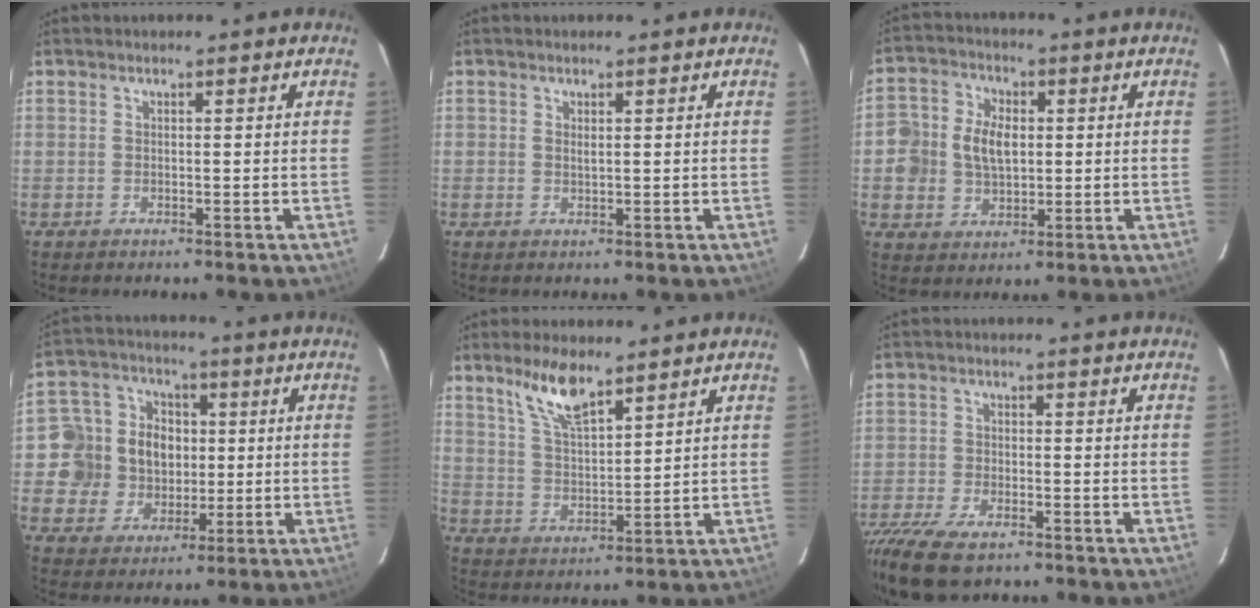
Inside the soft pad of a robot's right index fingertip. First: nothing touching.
{"total": 0.9, "force": [0.3, 0.6, 0.6], "torque": [-0.011, 0.001, 0.005]}
{"total": 9.0, "force": [0.5, 7.2, 5.4], "torque": [-0.115, 0.020, 0.013]}
{"total": 12.5, "force": [0.1, 11.6, 4.6], "torque": [-0.124, 0.031, 0.003]}
{"total": 8.5, "force": [6.1, 2.5, 5.4], "torque": [-0.101, 0.004, 0.123]}
{"total": 13.0, "force": [-9.9, 4.8, 6.9], "torque": [-0.173, -0.043, -0.184]}